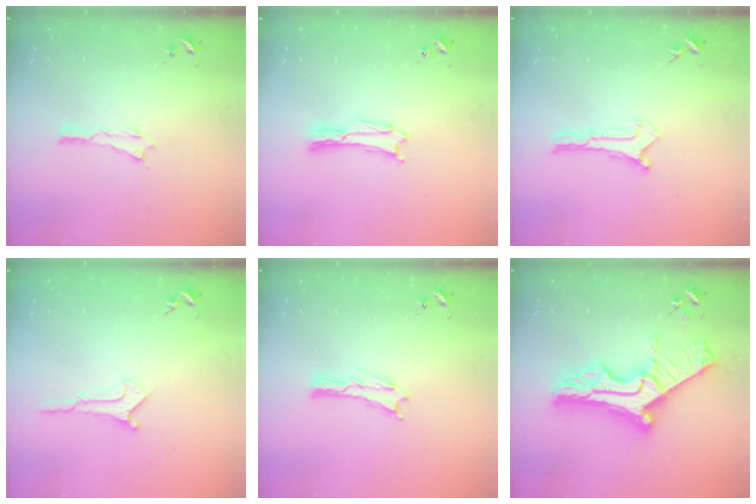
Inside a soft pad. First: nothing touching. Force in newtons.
{"total": 0.0}
{"total": 0.0}
{"total": 0.6, "press": 0.6, "slide": 0.1}
{"total": 0.0}
{"total": 13.9, "press": 13.9, "slide": 1.2}